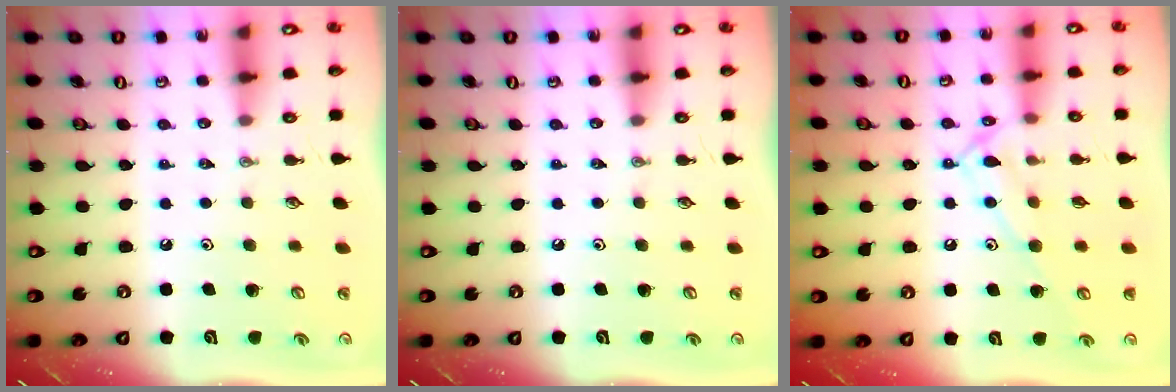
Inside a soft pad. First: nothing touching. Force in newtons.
{"total": 0.0}
{"total": 12.7, "press": 12.7, "slide": 0.9}